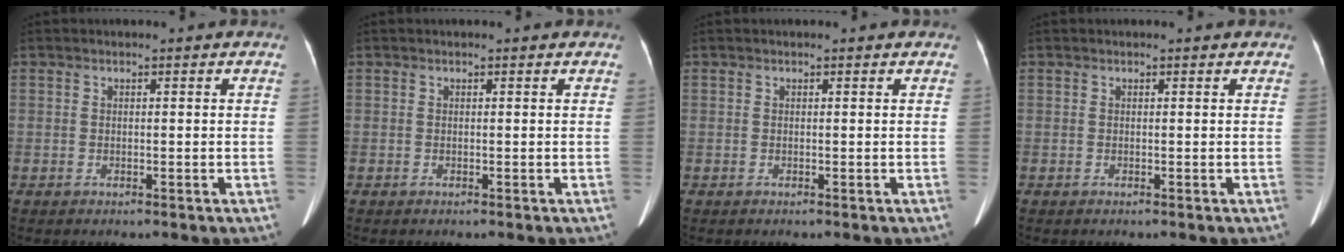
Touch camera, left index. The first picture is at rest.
{"total": 1.4, "force": [1.2, 0.2, 0.5], "torque": [-0.003, 0.003, 0.010]}
{"total": 1.6, "force": [1.5, 0.3, 0.6], "torque": [-0.004, 0.003, 0.012]}
{"total": 1.8, "force": [1.7, 0.3, 0.7], "torque": [-0.006, 0.003, 0.015]}